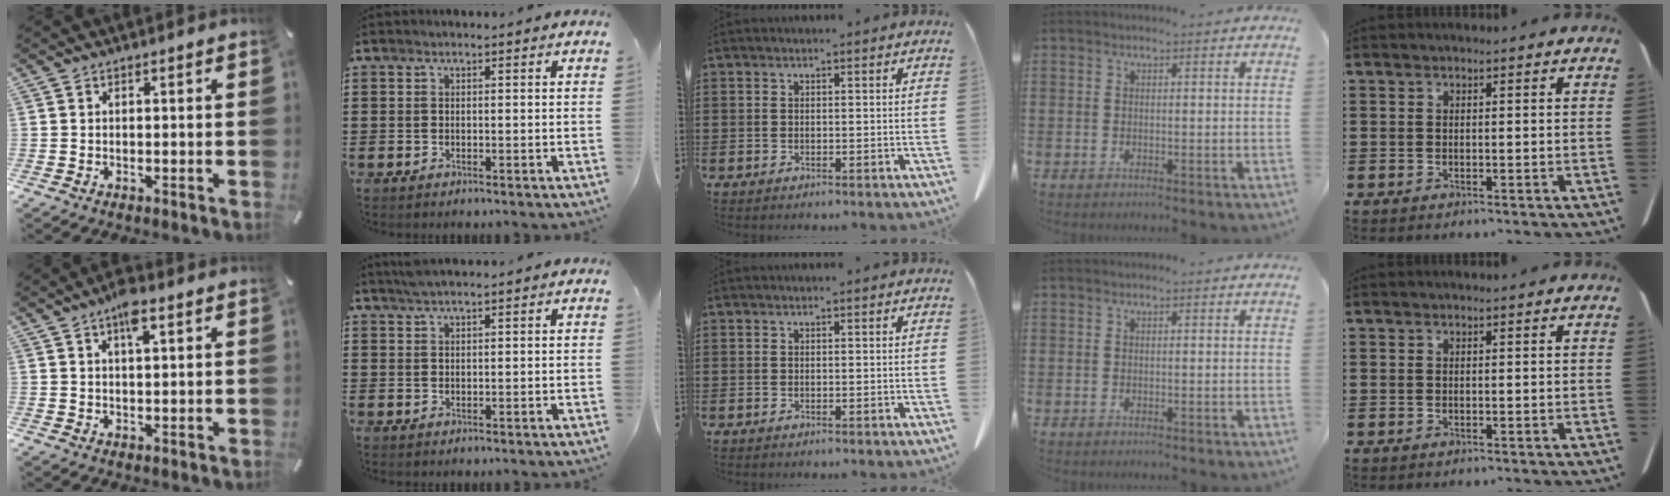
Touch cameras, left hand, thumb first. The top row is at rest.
{"thumb": {"total": 5.2, "force": [2.8, 1.7, 4.0], "torque": [-0.072, 0.000, 0.044]}, "index": {"total": 1.9, "force": [1.7, 0.1, 1.0], "torque": [-0.021, 0.000, 0.031]}}